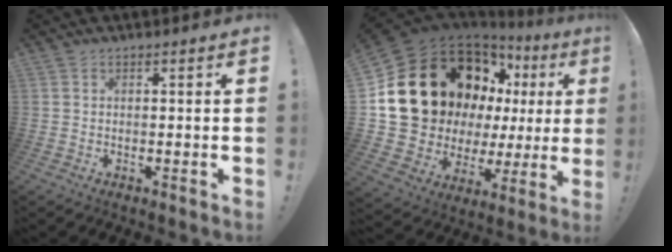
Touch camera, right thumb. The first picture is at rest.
{"total": 27.0, "force": [8.8, 18.2, 17.8], "torque": [-0.314, -0.055, 0.212]}